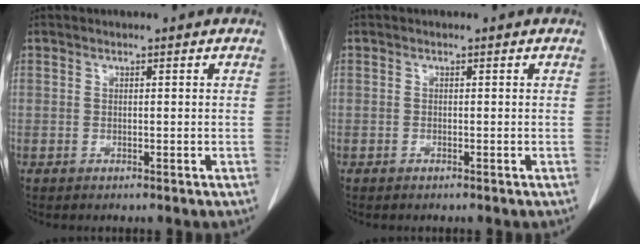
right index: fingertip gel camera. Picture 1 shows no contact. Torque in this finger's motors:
{"motor_torque": [-0.01, 0.02, -0.01, 0.01]}